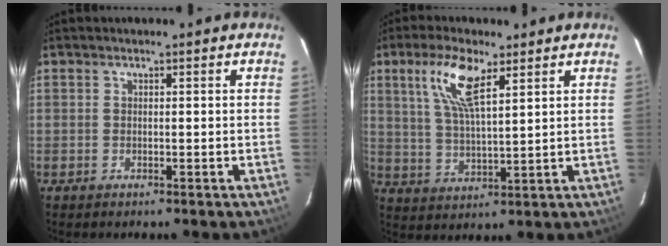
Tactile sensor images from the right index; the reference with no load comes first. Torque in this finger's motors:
{"motor_torque": [0.42, 0.33, 0.57, 0.17]}